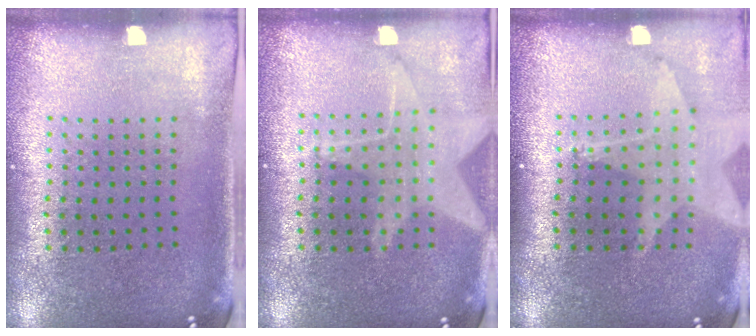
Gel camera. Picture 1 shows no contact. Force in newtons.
{"total": 1.6, "press": 1.4, "slide": 0.7}
{"total": 1.8, "press": 1.5, "slide": 1.1}